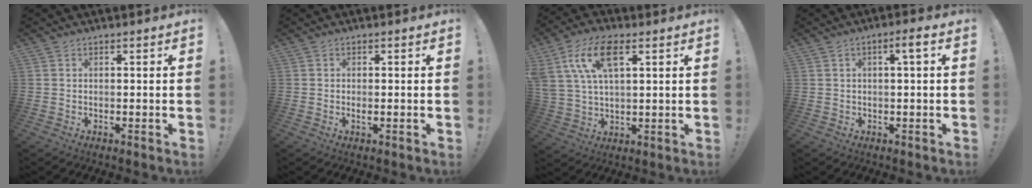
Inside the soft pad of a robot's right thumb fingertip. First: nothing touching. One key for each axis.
{"total": 0.9, "fx": 0.0, "fy": 0.0, "fz": 0.9, "tx": -0.008, "ty": -0.006, "tz": -0.001}
{"total": 13.3, "fx": 5.7, "fy": 6.4, "fz": 10.1, "tx": -0.208, "ty": -0.001, "tz": 0.106}
{"total": 3.2, "fx": 0.3, "fy": 0.3, "fz": 3.2, "tx": -0.048, "ty": 0.000, "tz": -0.001}